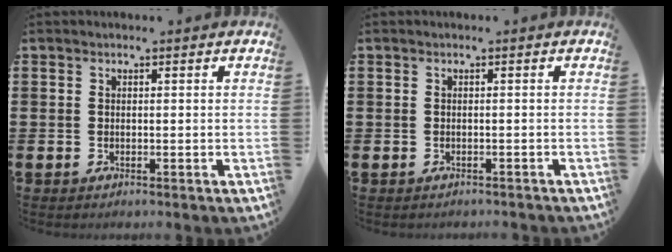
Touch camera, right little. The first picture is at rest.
{"total": 0.5, "force": [-0.5, 0.0, 0.0], "torque": [-0.002, 0.003, -0.011]}